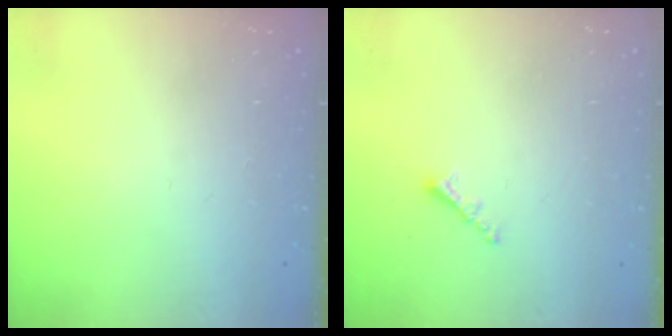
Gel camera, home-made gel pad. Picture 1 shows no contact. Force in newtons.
{"total": 1.8, "press": 1.7, "slide": 0.5}